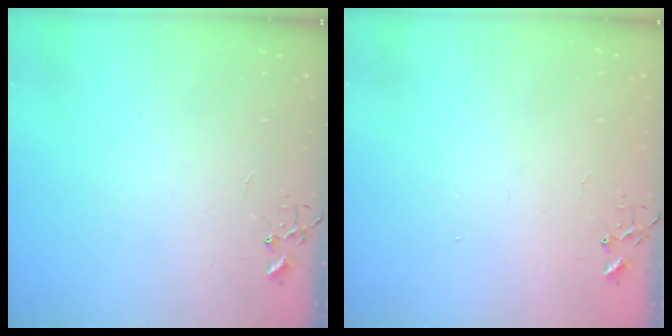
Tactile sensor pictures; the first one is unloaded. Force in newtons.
{"total": 1.1, "press": 1.1, "slide": 0.1}